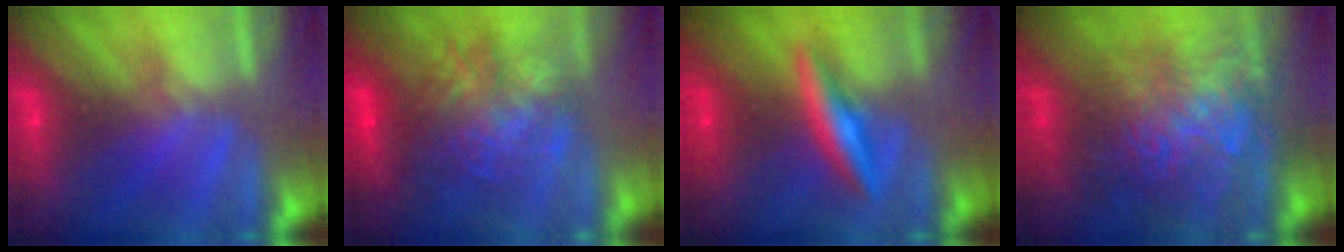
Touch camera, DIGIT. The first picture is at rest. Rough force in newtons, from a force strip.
{"total": 7.2}
{"total": 2.7}
{"total": 7.7}